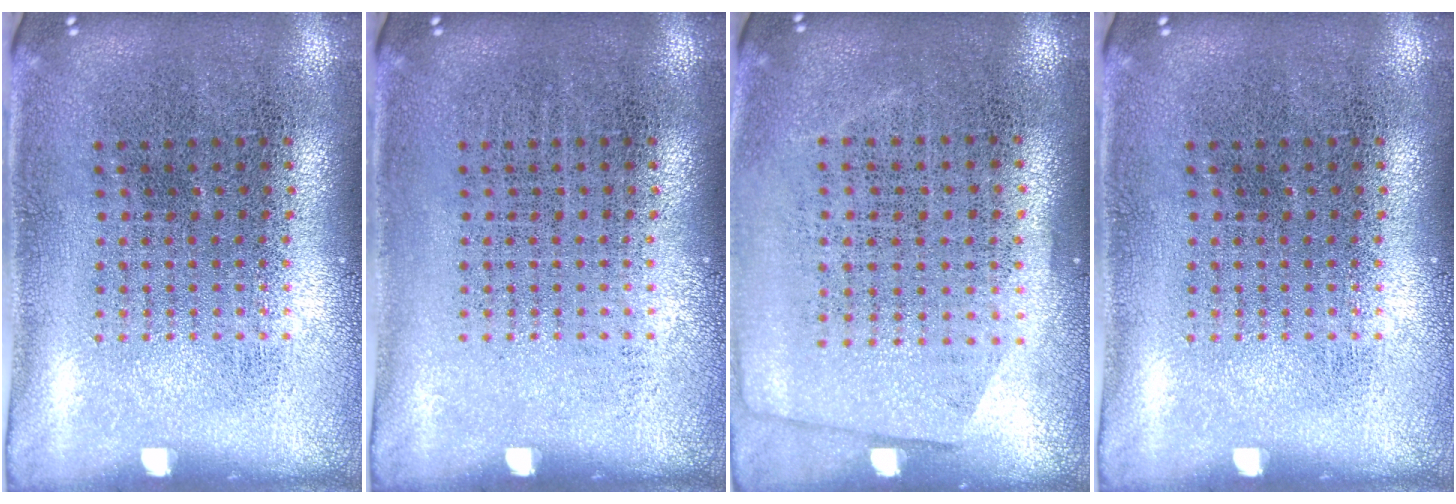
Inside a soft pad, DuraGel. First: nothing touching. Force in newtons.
{"total": 0.0}
{"total": 0.5, "press": 0.0, "slide": 0.5}
{"total": 0.0}